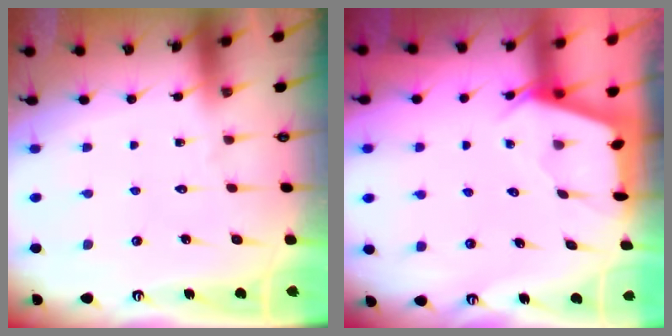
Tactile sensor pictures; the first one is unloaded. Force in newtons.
{"total": 2.4, "press": 2.4, "slide": 0.3}